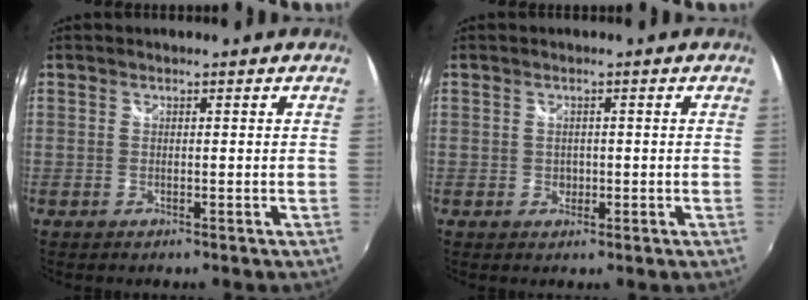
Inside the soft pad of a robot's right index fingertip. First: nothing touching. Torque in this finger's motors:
{"motor_torque": [0.05, 0.17, 0.02, 0.00]}